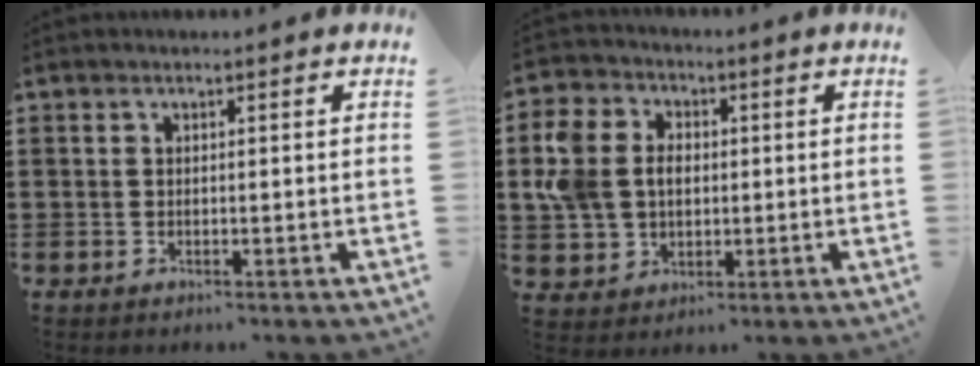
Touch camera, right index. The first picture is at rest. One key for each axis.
{"total": 8.3, "fx": 0.7, "fy": 7.0, "fz": 4.5, "tx": -0.141, "ty": 0.012, "tz": 0.005}